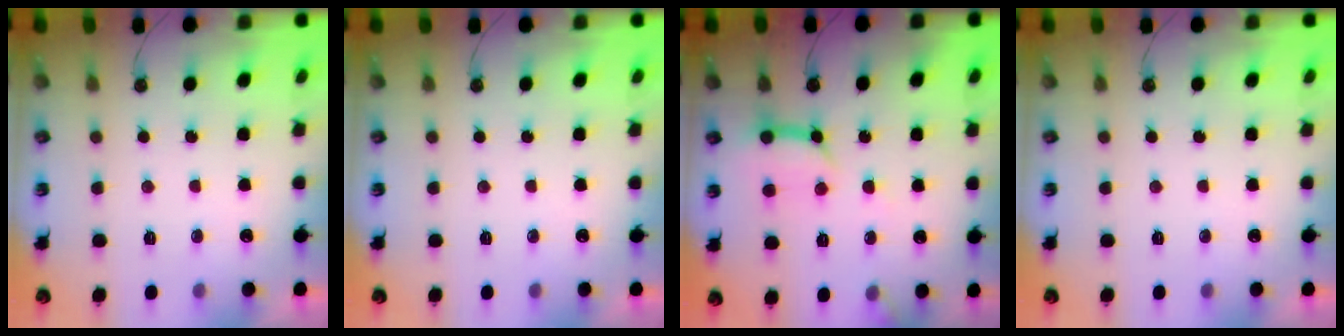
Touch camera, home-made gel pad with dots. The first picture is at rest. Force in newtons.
{"total": 0.0}
{"total": 12.8, "press": 12.7, "slide": 1.4}
{"total": 0.0}